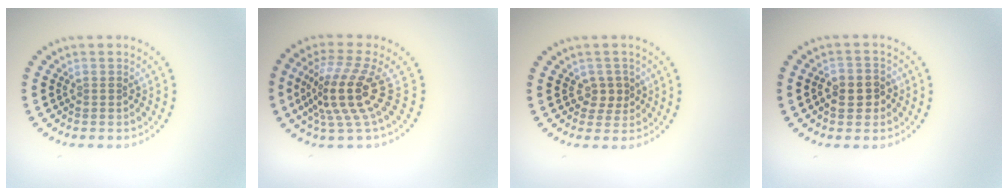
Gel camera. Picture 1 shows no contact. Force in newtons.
{"total": 5.0, "press": 3.6, "slide": 3.4}
{"total": 1.7, "press": 1.5, "slide": 0.8}
{"total": 2.8, "press": 2.7, "slide": 0.6}